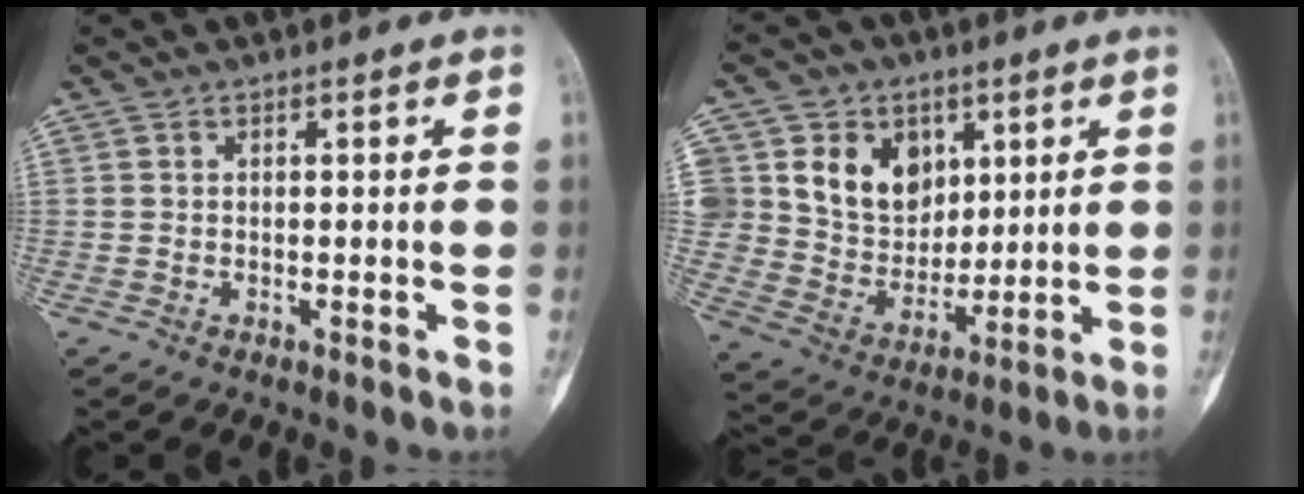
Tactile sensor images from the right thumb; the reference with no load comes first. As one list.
[{"total": 15.6, "force": [5.7, 13.0, 6.4], "torque": [-0.067, -0.012, 0.117]}]